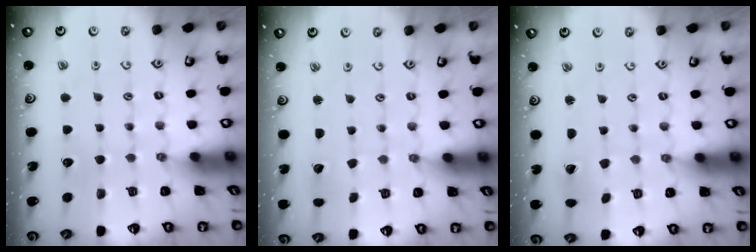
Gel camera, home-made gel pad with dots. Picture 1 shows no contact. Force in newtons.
{"total": 1.9, "press": 1.9, "slide": 0.1}
{"total": 0.7, "press": 0.7, "slide": 0.0}